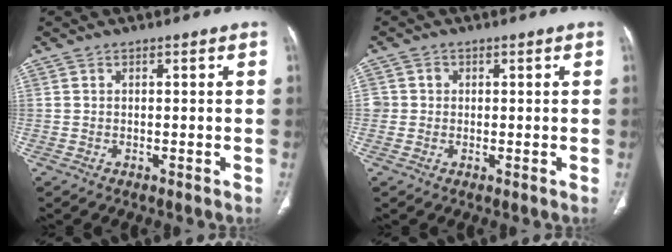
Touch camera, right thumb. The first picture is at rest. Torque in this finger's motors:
{"motor_torque": [0.16, 0.12, 0.34, 0.15, -0.03]}